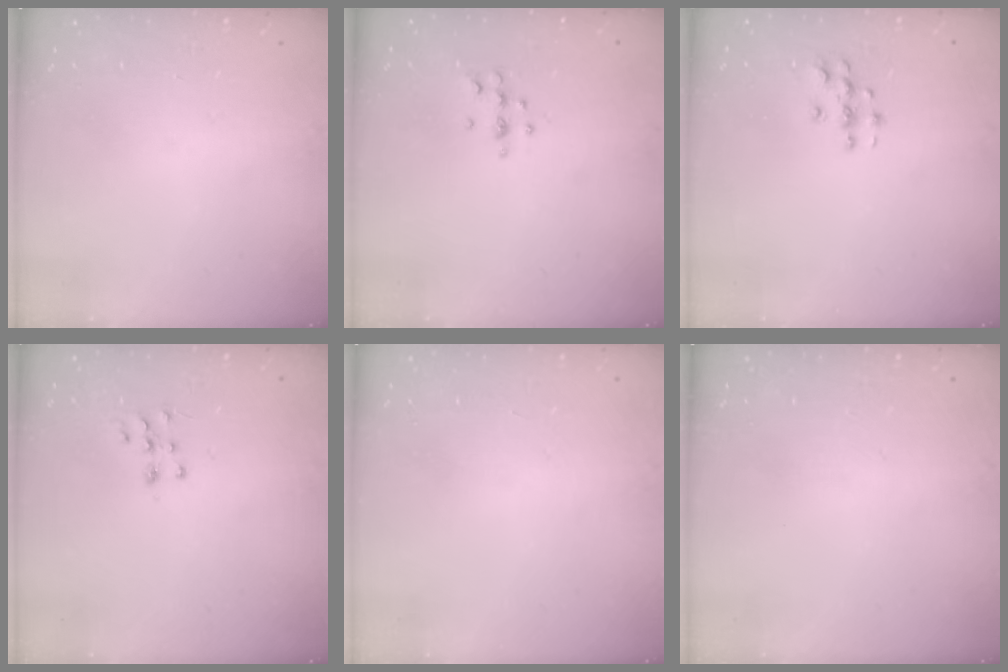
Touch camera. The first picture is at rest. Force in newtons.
{"total": 4.8, "press": 4.4, "slide": 1.8}
{"total": 4.3, "press": 4.3, "slide": 0.6}
{"total": 7.0, "press": 7.0, "slide": 0.3}
{"total": 0.0}
{"total": 0.0}